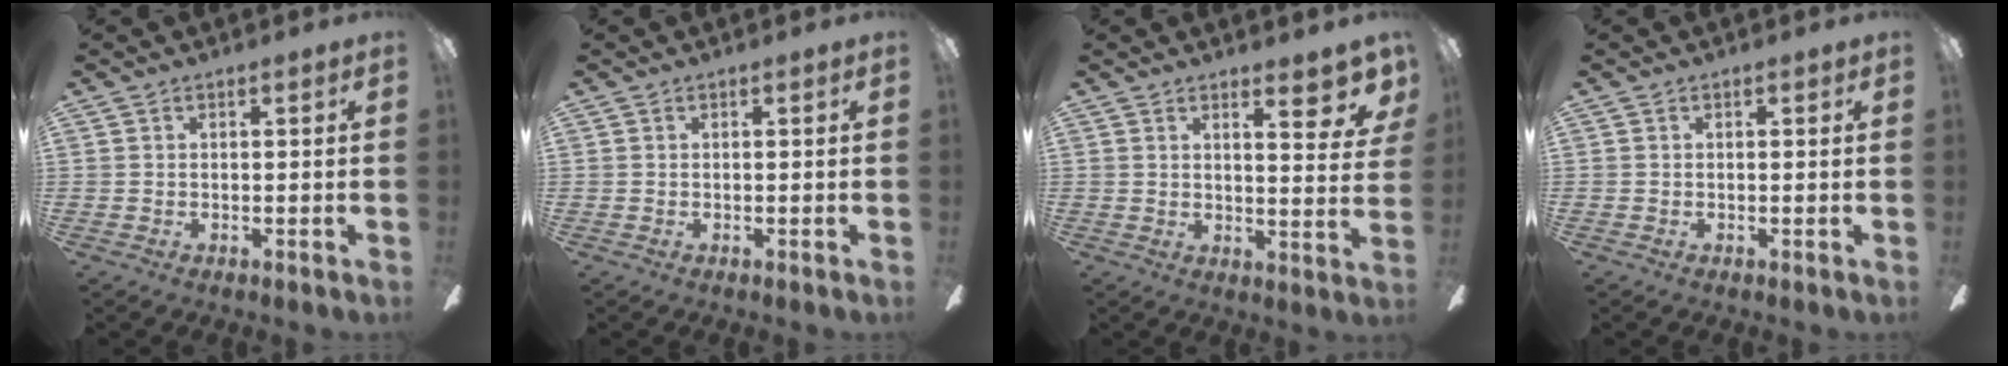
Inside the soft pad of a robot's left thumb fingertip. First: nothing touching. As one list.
[{"total": 0.0}, {"total": 8.4, "force": [5.3, 2.1, 6.1], "torque": [-0.065, -0.041, 0.079]}, {"total": 0.0}]